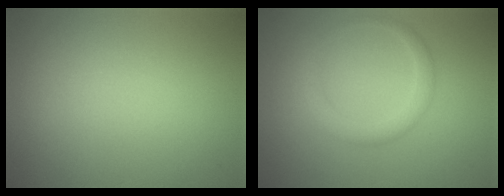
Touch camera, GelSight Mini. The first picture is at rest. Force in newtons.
{"total": 2.0, "press": 2.0, "slide": 0.1}